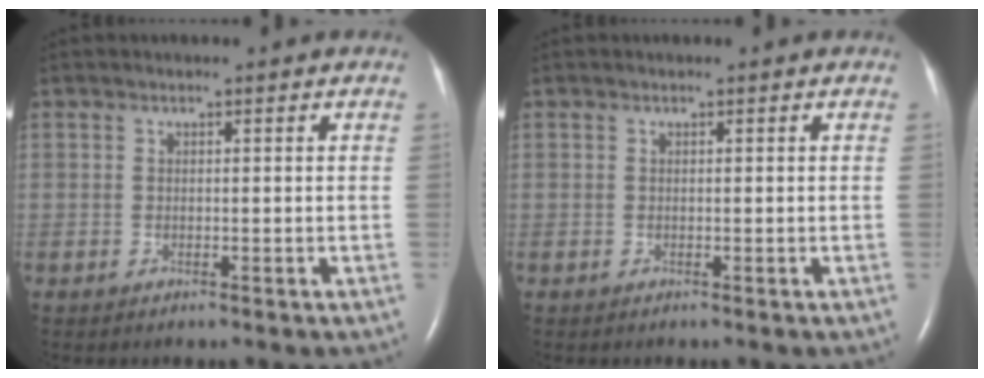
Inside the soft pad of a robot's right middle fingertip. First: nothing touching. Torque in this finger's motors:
{"motor_torque": [0.00, 0.00, 0.00, 0.00]}